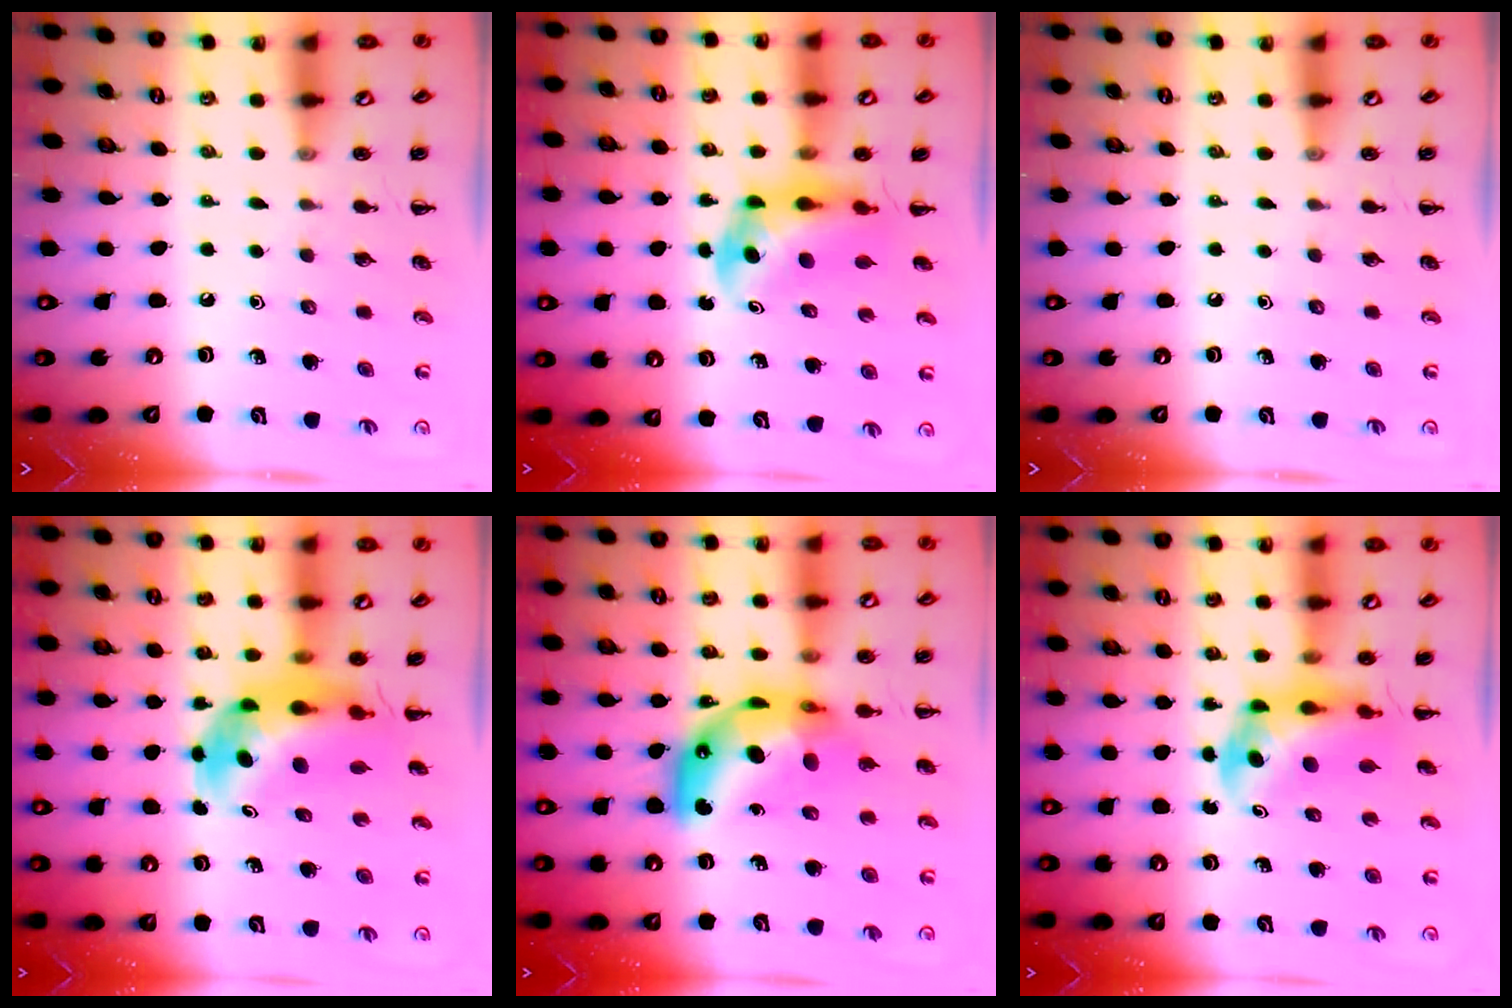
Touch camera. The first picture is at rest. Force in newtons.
{"total": 6.1, "press": 6.0, "slide": 1.3}
{"total": 0.0}
{"total": 7.6, "press": 7.2, "slide": 2.5}
{"total": 13.0, "press": 12.4, "slide": 4.0}
{"total": 6.1, "press": 6.0, "slide": 1.3}